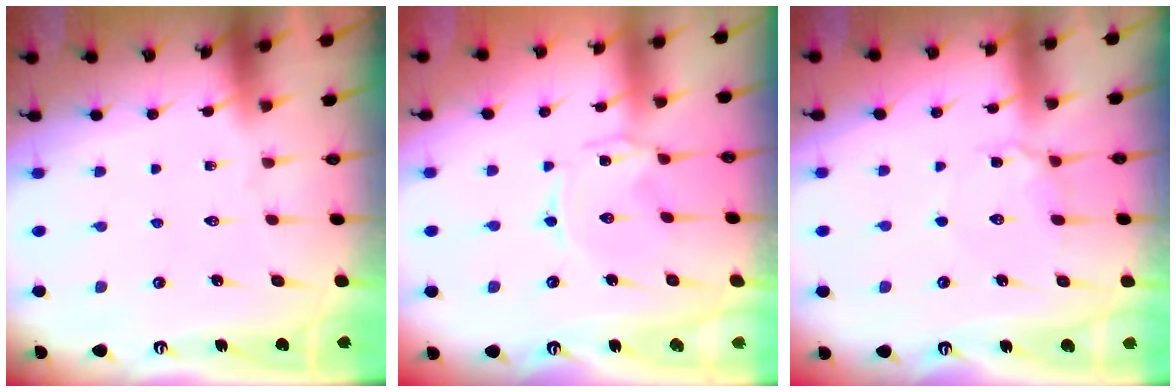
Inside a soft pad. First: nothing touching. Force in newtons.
{"total": 0.9, "press": 0.8, "slide": 0.3}
{"total": 6.6, "press": 6.5, "slide": 0.6}